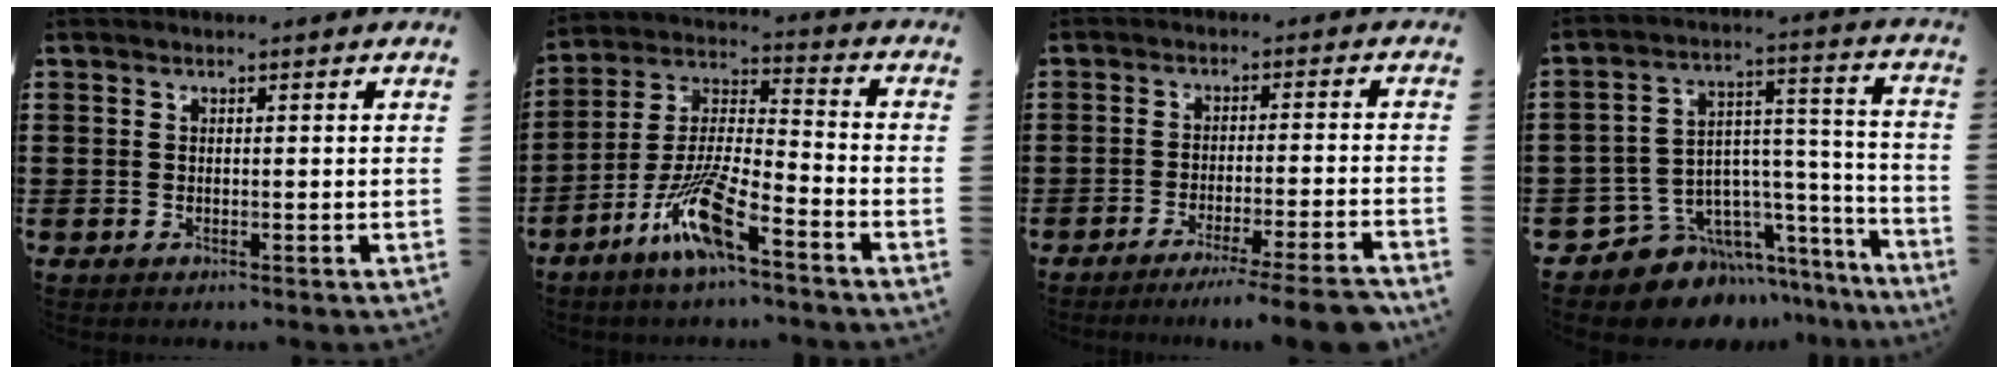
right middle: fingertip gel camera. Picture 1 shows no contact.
{"total": 10.7, "force": [-7.1, 1.7, 7.8], "torque": [-0.176, -0.003, -0.139]}
{"total": 5.3, "force": [-4.5, -0.5, 2.8], "torque": [-0.043, -0.012, -0.084]}
{"total": 8.3, "force": [-6.6, 5.1, 0.9], "torque": [-0.037, -0.002, -0.118]}